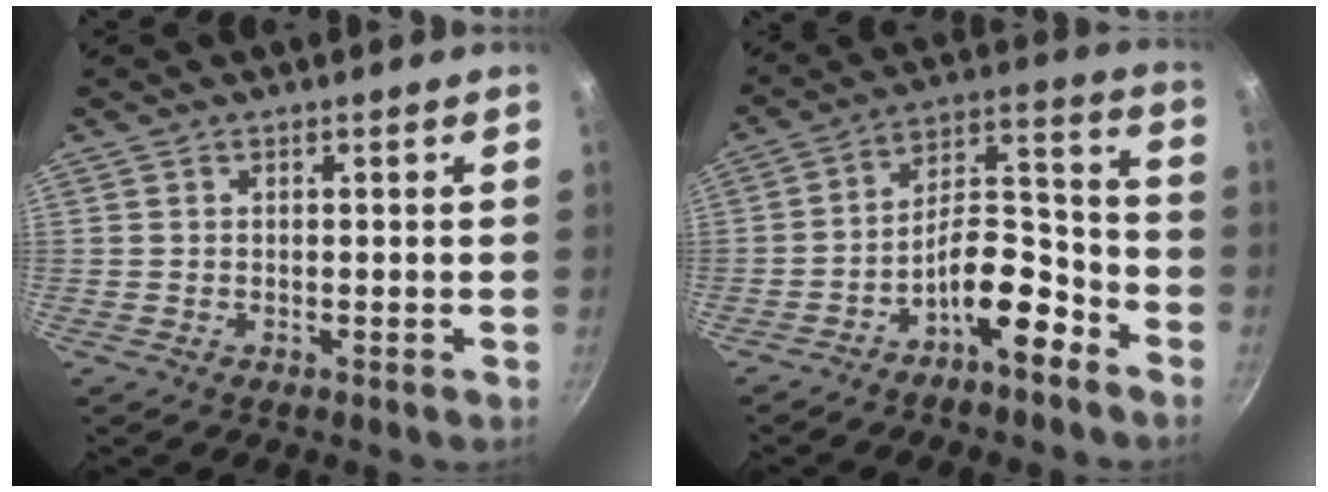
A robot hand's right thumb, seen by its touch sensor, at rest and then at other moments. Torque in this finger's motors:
{"motor_torque": [2.63, 1.64, 1.45, -1.33, 0.50]}